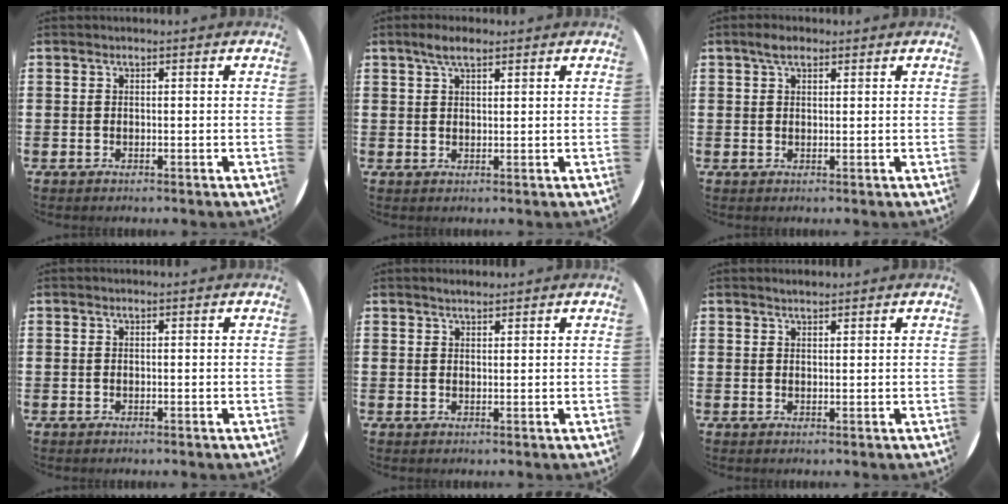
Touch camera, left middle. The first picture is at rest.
{"total": 3.1, "force": [2.2, 0.9, 2.0], "torque": [-0.036, 0.002, 0.038]}
{"total": 2.4, "force": [1.6, 1.0, 1.4], "torque": [-0.022, 0.003, 0.027]}
{"total": 0.0}
{"total": 1.3, "force": [1.2, 0.2, 0.4], "torque": [-0.008, 0.003, 0.022]}
{"total": 1.1, "force": [1.0, 0.2, 0.2], "torque": [-0.004, 0.002, 0.019]}